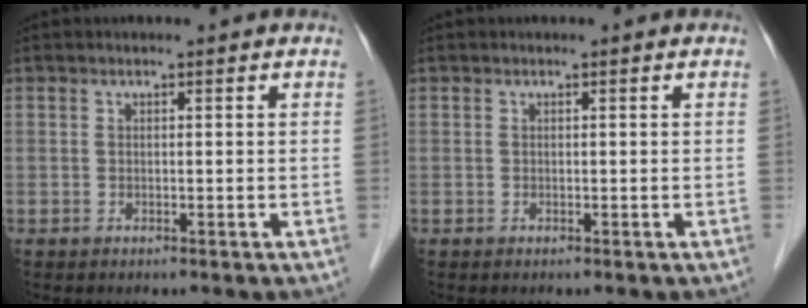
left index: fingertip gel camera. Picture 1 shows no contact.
{"total": 0.0}